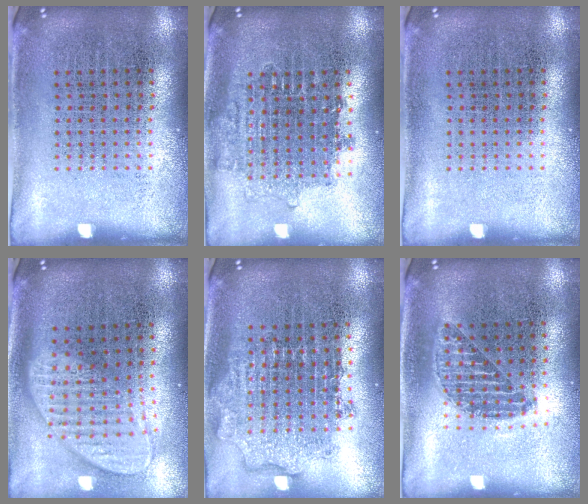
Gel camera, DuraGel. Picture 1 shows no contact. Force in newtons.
{"total": 1.6, "press": 1.3, "slide": 0.9}
{"total": 0.0}
{"total": 2.0, "press": 1.6, "slide": 1.2}
{"total": 1.9, "press": 1.5, "slide": 1.2}
{"total": 1.1, "press": 1.0, "slide": 0.5}